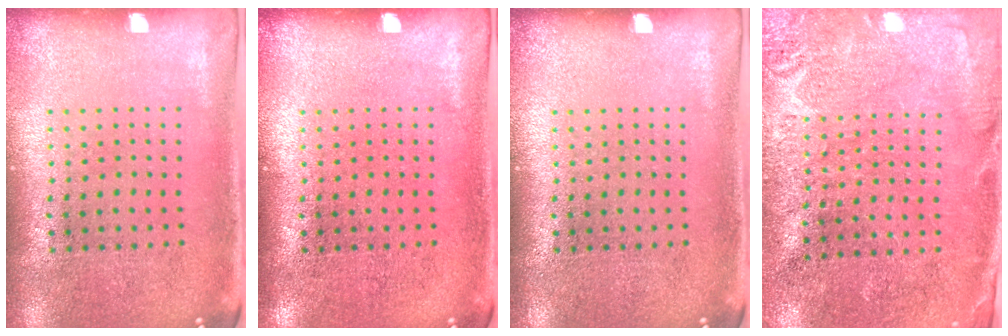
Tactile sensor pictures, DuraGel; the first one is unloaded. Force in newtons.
{"total": 0.0}
{"total": 0.0}
{"total": 2.7, "press": 2.7, "slide": 0.4}